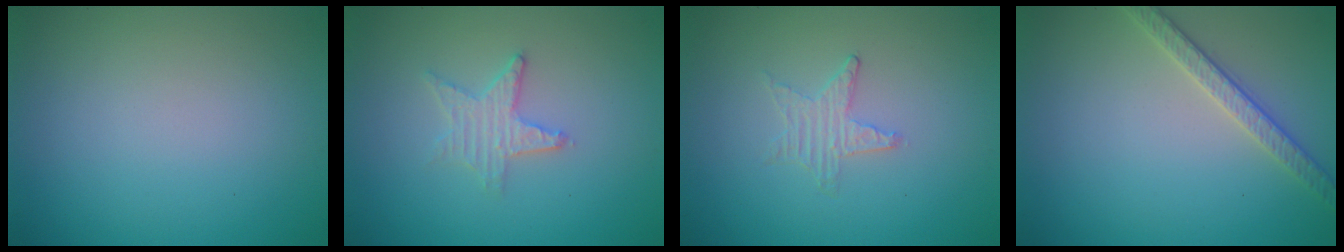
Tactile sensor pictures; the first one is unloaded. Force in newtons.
{"total": 2.3, "press": 2.2, "slide": 0.4}
{"total": 0.5, "press": 0.5, "slide": 0.1}
{"total": 2.7, "press": 2.6, "slide": 0.6}